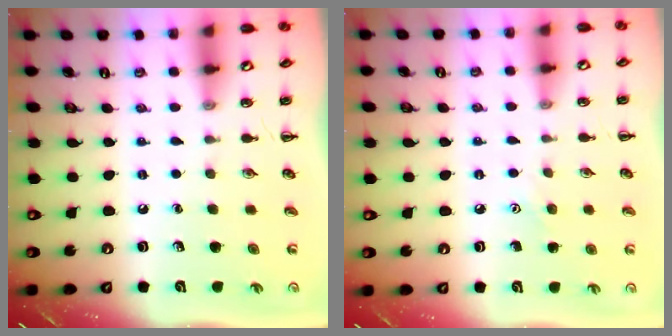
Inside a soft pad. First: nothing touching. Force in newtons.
{"total": 3.9, "press": 3.8, "slide": 0.9}